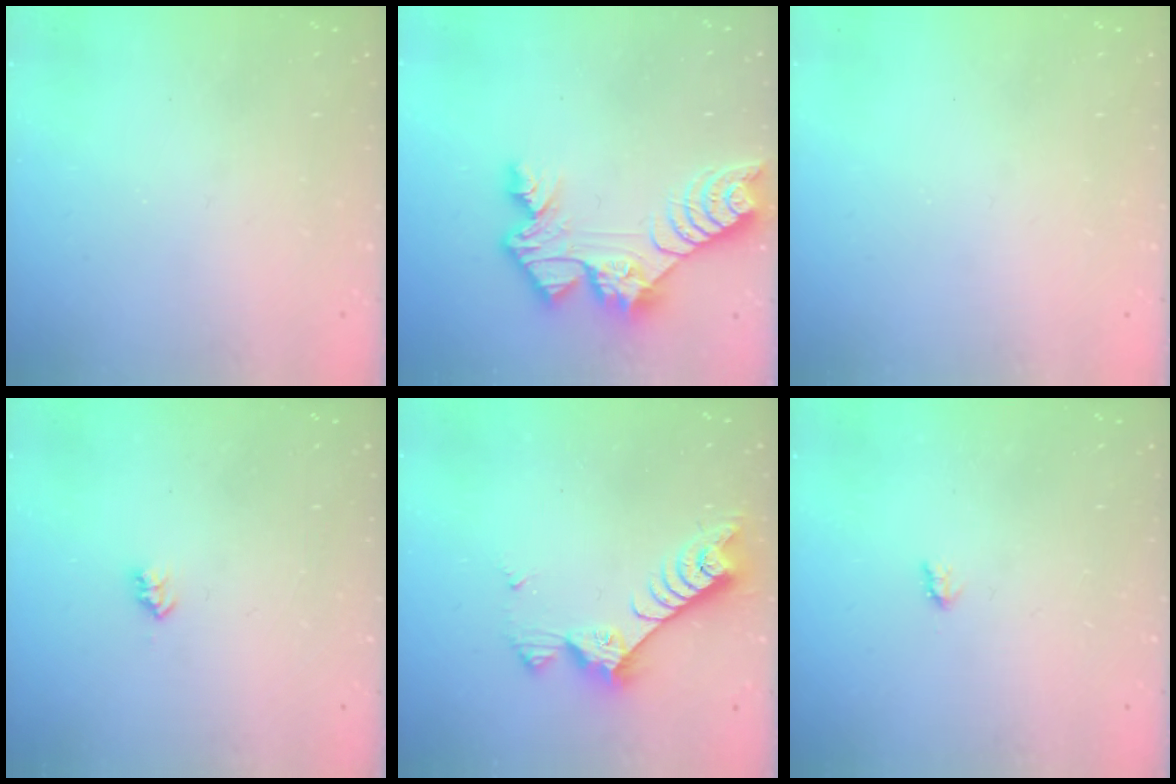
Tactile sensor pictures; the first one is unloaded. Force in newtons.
{"total": 11.2, "press": 11.1, "slide": 1.0}
{"total": 0.0}
{"total": 2.6, "press": 2.5, "slide": 0.4}
{"total": 7.7, "press": 7.6, "slide": 1.2}
{"total": 1.9, "press": 1.9, "slide": 0.3}